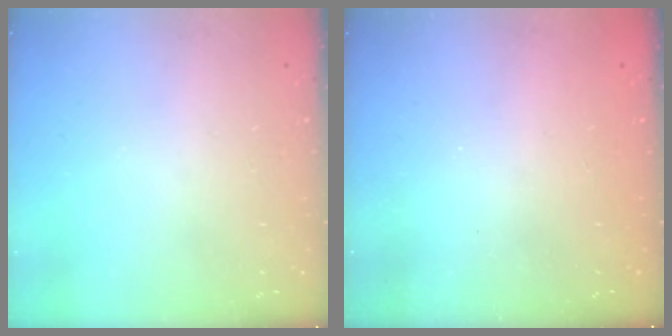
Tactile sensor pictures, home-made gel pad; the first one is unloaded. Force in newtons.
{"total": 2.5, "press": 2.4, "slide": 0.8}